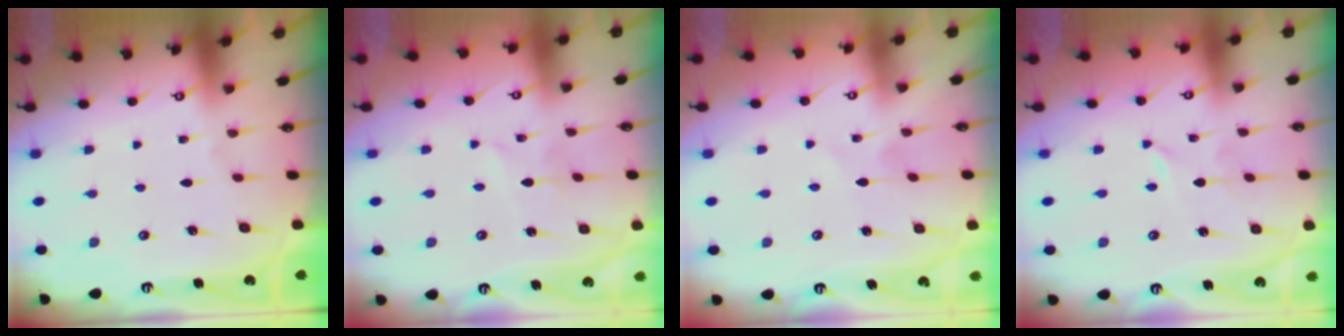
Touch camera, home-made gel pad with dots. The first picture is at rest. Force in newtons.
{"total": 2.8, "press": 2.8, "slide": 0.3}
{"total": 2.1, "press": 2.1, "slide": 0.1}
{"total": 0.0}